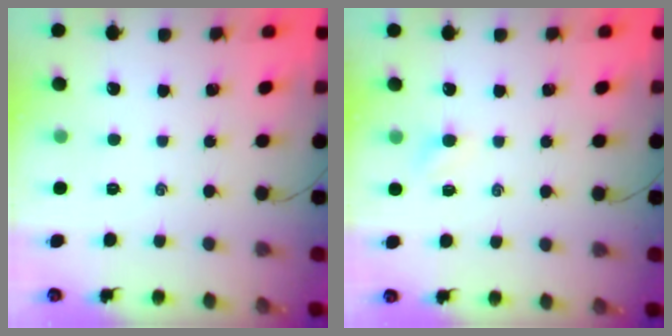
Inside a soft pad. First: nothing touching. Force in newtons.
{"total": 3.1, "press": 3.0, "slide": 0.9}